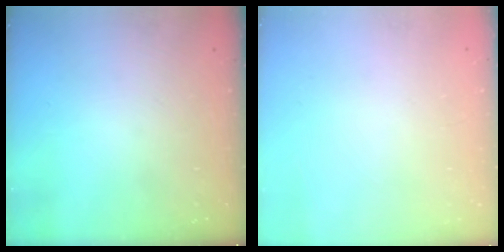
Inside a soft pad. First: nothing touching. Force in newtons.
{"total": 2.2, "press": 2.2, "slide": 0.1}